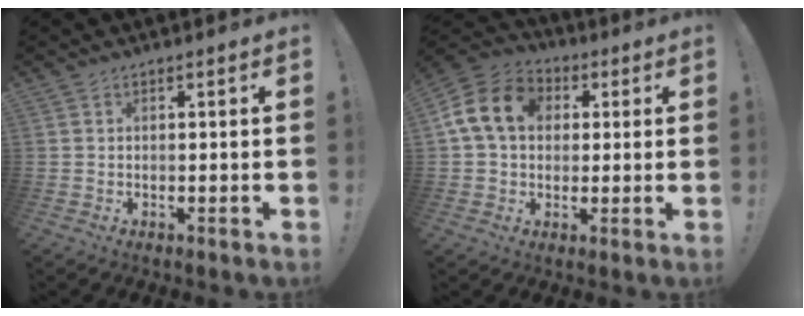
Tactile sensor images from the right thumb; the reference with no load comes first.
{"total": 15.4, "force": [3.6, 11.9, 9.1], "torque": [-0.150, 0.010, 0.069]}